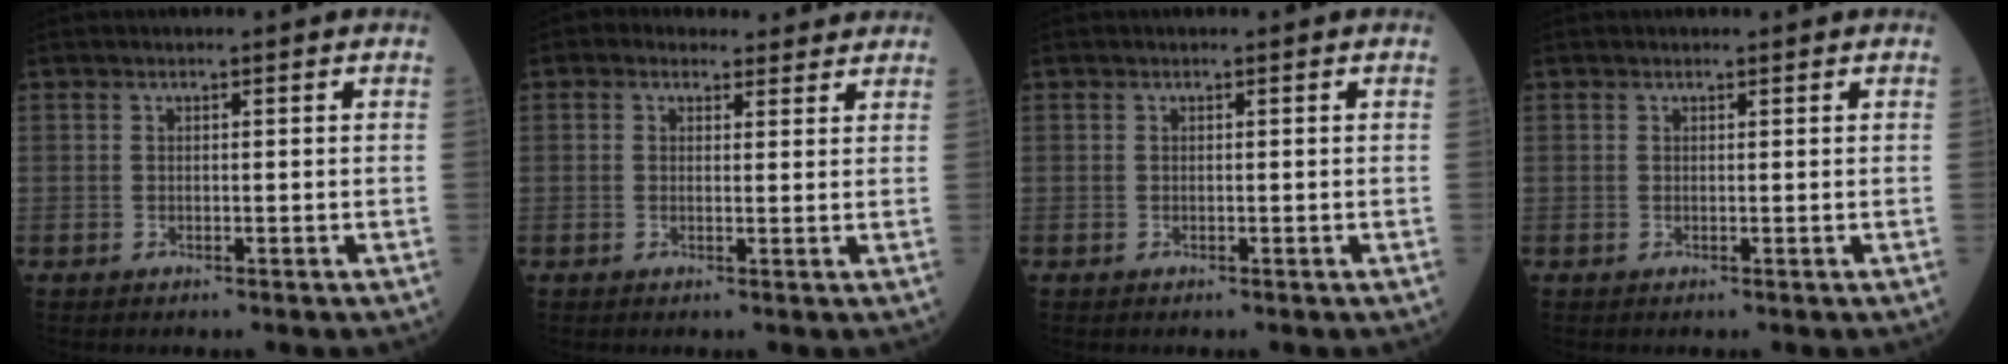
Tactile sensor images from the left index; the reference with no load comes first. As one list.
[{"total": 4.8, "force": [4.0, 2.5, 1.0], "torque": [-0.002, 0.023, 0.048]}, {"total": 0.0}, {"total": 0.5, "force": [0.5, 0.1, 0.0], "torque": [-0.003, 0.001, 0.008]}]